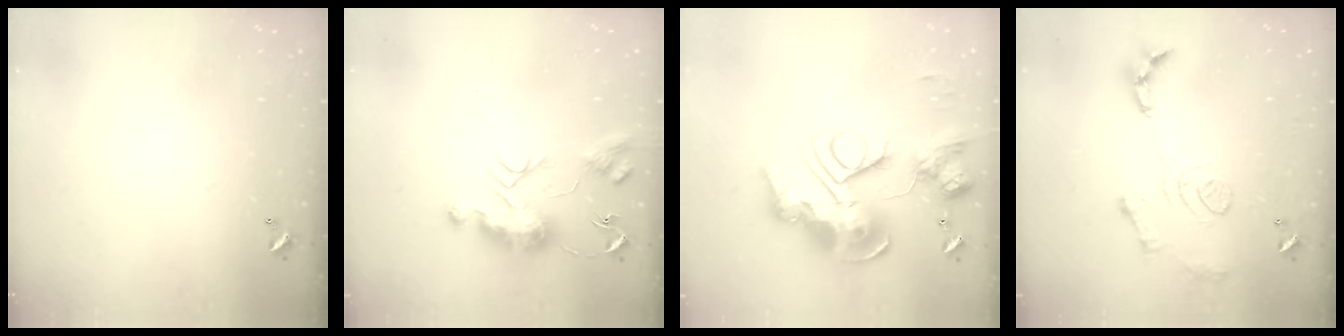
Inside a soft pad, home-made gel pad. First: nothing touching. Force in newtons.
{"total": 10.1, "press": 10.0, "slide": 0.8}
{"total": 0.9, "press": 0.9, "slide": 0.0}
{"total": 12.5, "press": 12.5, "slide": 1.1}